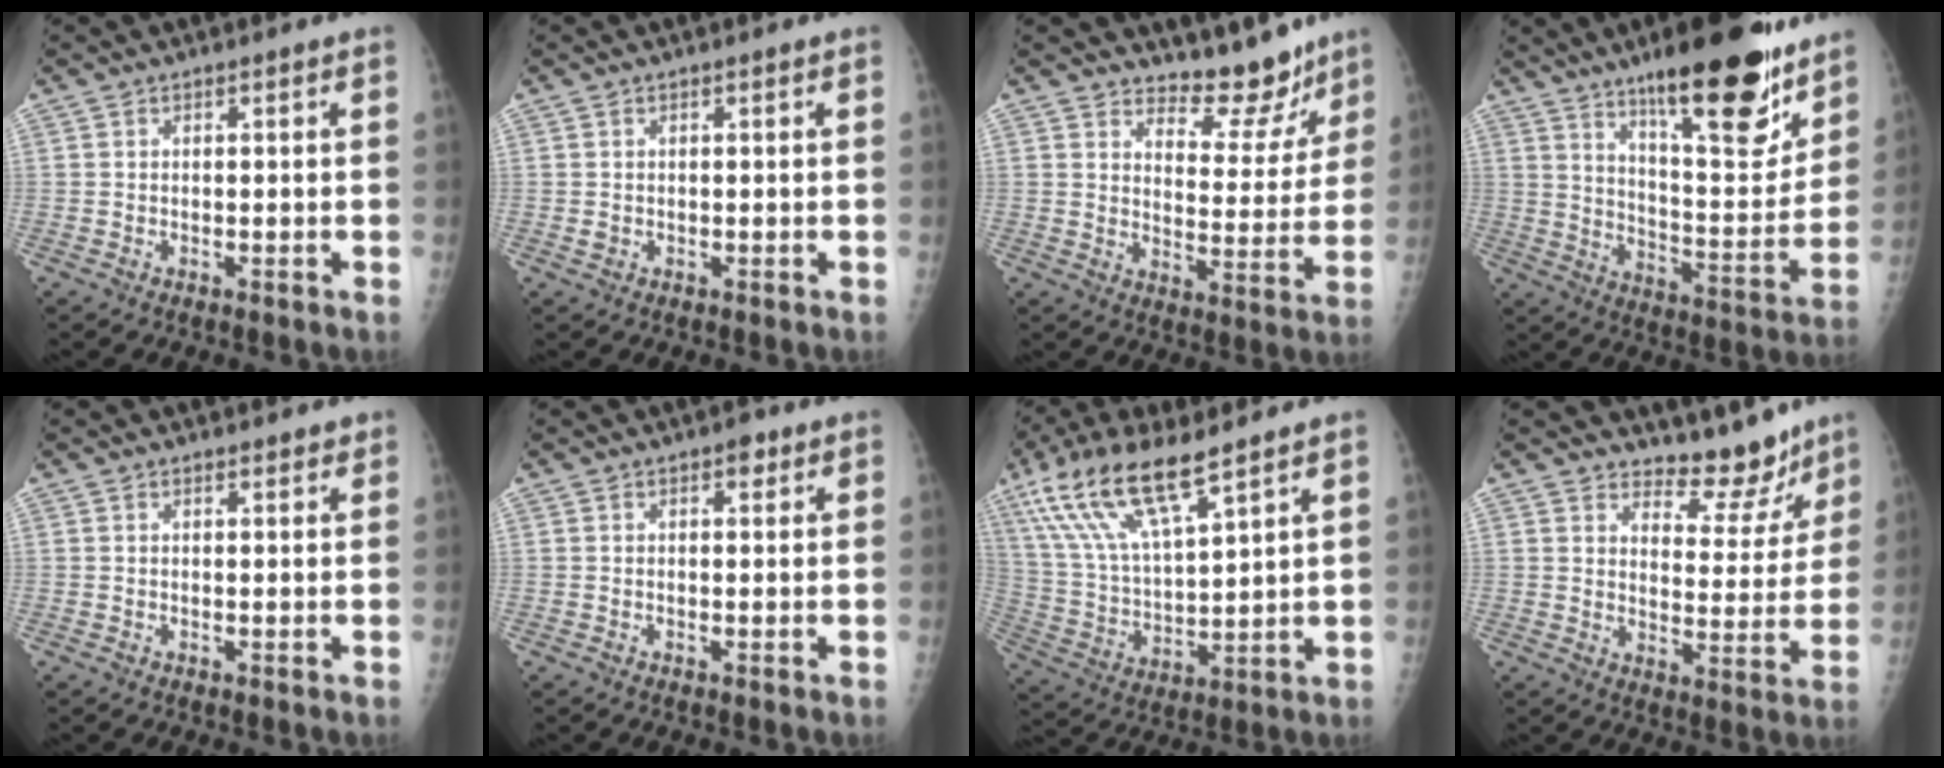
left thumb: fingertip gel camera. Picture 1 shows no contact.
{"total": 0.7, "force": [0.2, 0.7, 0.3], "torque": [0.002, 0.001, 0.003]}
{"total": 10.5, "force": [9.4, 3.9, 2.4], "torque": [0.003, -0.087, 0.134]}
{"total": 22.2, "force": [14.8, 6.0, 15.5], "torque": [-0.187, -0.089, 0.233]}
{"total": 1.5, "force": [1.3, 0.5, 0.5], "torque": [0.002, -0.004, 0.015]}
{"total": 1.9, "force": [1.1, 1.0, 1.2], "torque": [-0.007, -0.002, 0.012]}
{"total": 16.3, "force": [10.5, 4.5, 11.7], "torque": [-0.229, -0.033, 0.214]}
{"total": 9.7, "force": [8.8, 3.6, 1.9], "torque": [0.009, -0.083, 0.124]}